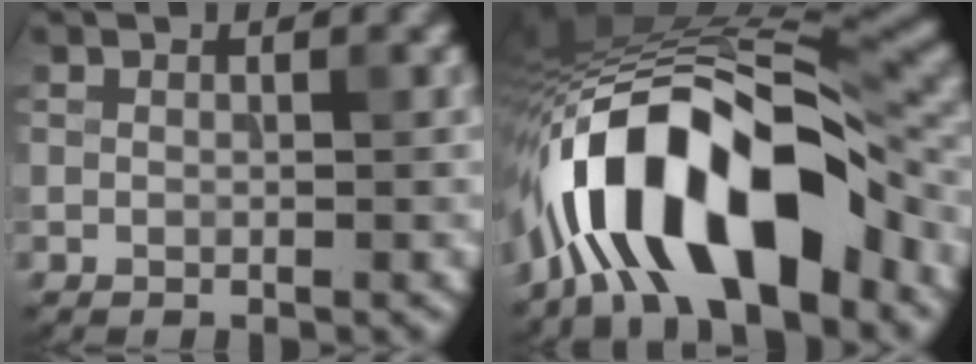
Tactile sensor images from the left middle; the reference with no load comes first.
{"total": 14.7, "force": [-6.5, 5.6, 11.9], "torque": [-0.190, 0.017, -0.104]}